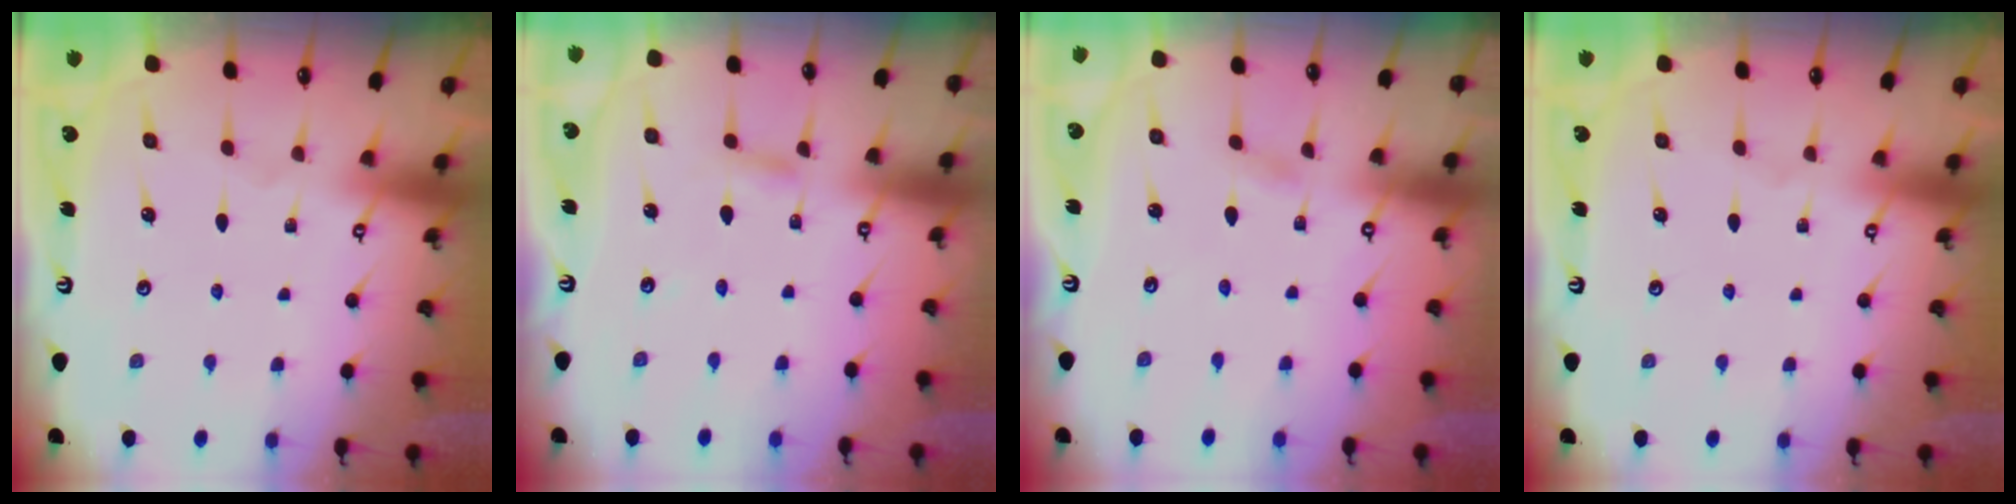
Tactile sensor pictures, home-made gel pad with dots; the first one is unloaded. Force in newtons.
{"total": 2.9, "press": 2.8, "slide": 0.3}
{"total": 1.8, "press": 1.8, "slide": 0.2}
{"total": 0.0}